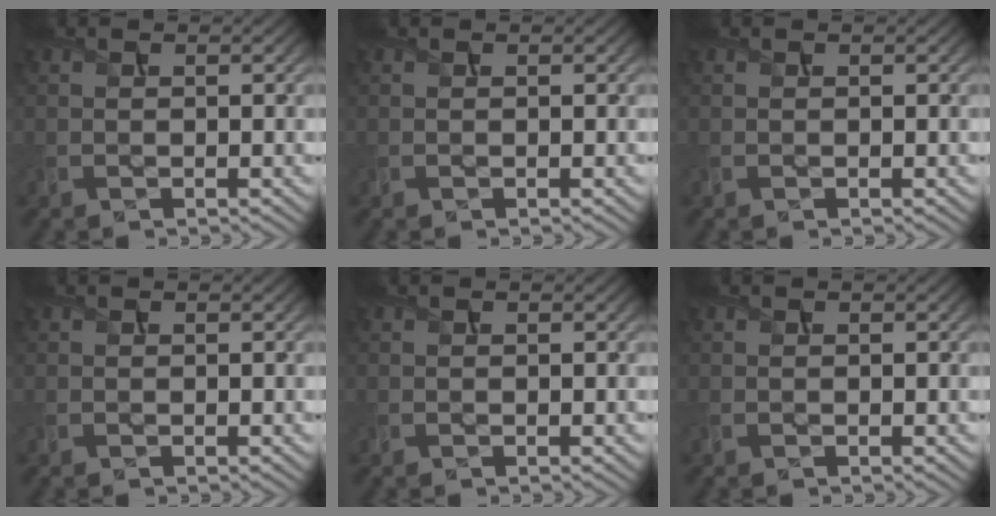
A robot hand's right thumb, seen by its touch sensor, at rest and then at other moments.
{"total": 0.0}
{"total": 0.0}
{"total": 0.0}
{"total": 0.0}
{"total": 0.0}